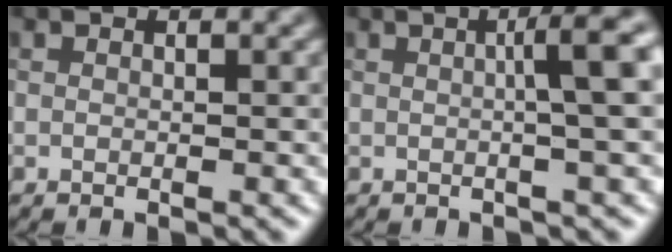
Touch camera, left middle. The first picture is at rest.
{"total": 5.4, "force": [0.7, 1.2, 5.2], "torque": [-0.054, 0.018, 0.009]}